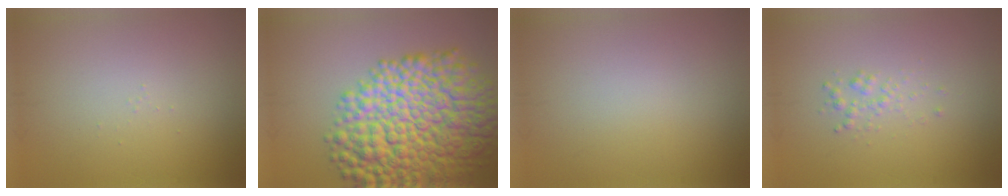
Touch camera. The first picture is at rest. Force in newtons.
{"total": 13.4, "press": 13.4, "slide": 0.0}
{"total": 0.0}
{"total": 1.1, "press": 1.1, "slide": 0.1}